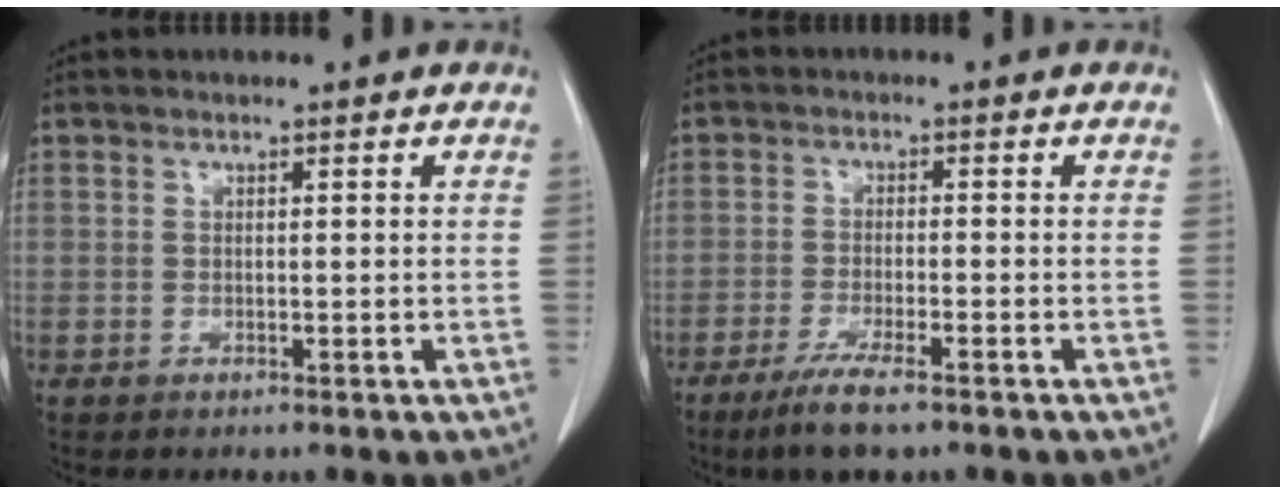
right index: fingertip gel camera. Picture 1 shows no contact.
{"total": 6.6, "force": [-4.5, 0.8, 4.7], "torque": [-0.088, -0.015, -0.074]}